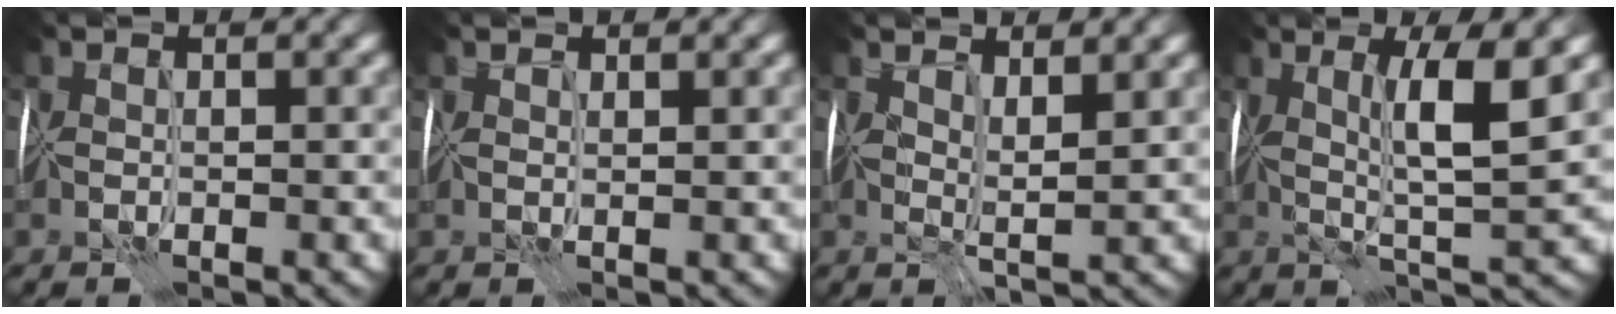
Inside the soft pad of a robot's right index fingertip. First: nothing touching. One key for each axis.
{"total": 0.8, "fx": 0.8, "fy": -0.3, "fz": 0.0, "tx": 0.004, "ty": 0.001, "tz": 0.014}
{"total": 2.3, "fx": 1.6, "fy": 0.2, "fz": 1.7, "tx": -0.030, "ty": 0.000, "tz": 0.027}
{"total": 5.3, "fx": 1.7, "fy": 0.2, "fz": 5.0, "tx": -0.090, "ty": -0.005, "tz": 0.031}